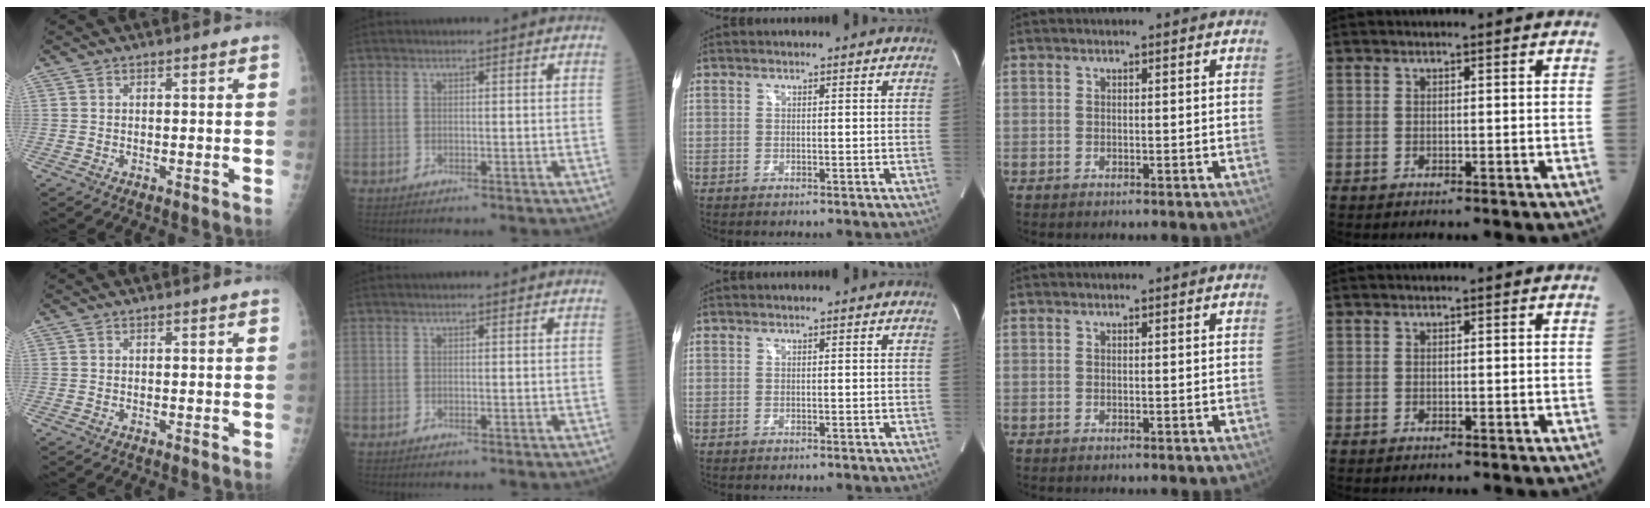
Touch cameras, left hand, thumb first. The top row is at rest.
{}